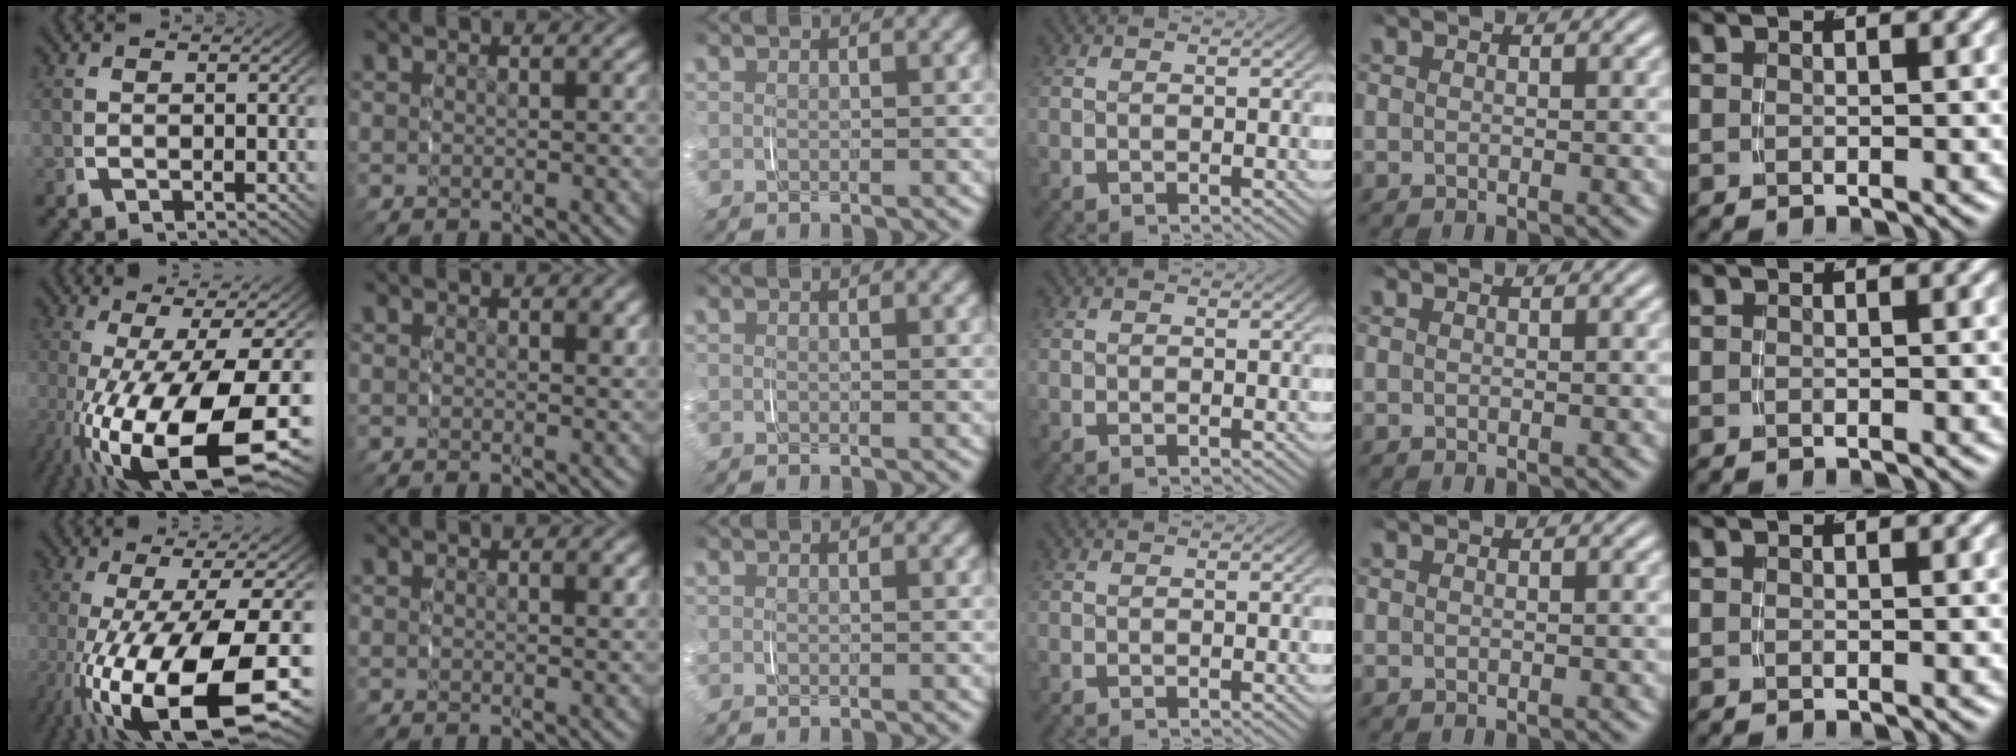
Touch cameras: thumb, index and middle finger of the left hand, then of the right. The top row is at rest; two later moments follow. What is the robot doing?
{"motion": "grasp_and_lifting", "object": "glasses case"}